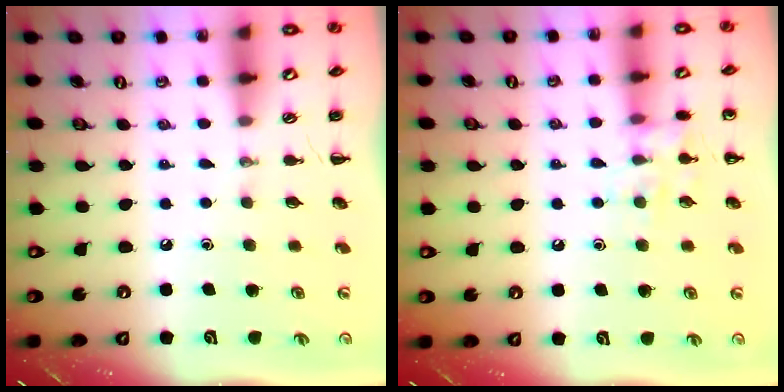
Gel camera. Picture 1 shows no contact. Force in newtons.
{"total": 9.5, "press": 9.4, "slide": 0.9}